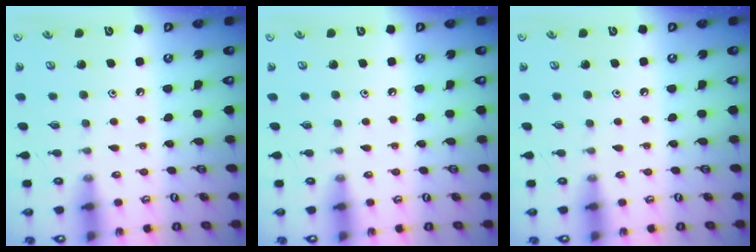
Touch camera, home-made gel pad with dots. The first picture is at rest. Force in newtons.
{"total": 0.0}
{"total": 0.0}